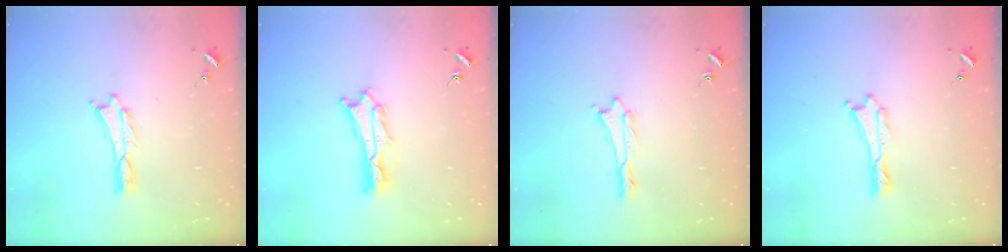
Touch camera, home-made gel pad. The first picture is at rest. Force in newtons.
{"total": 2.6, "press": 2.6, "slide": 0.2}
{"total": 0.6, "press": 0.6, "slide": 0.1}
{"total": 0.0}